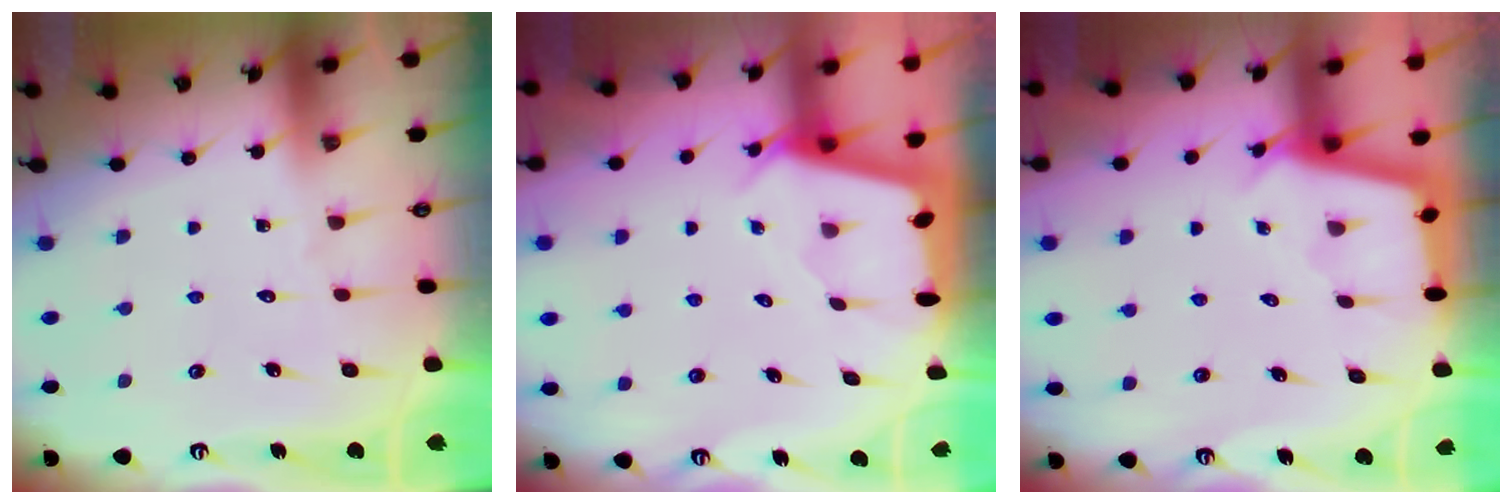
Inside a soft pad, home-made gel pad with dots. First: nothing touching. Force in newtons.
{"total": 2.5, "press": 2.5, "slide": 0.2}
{"total": 2.9, "press": 2.9, "slide": 0.3}